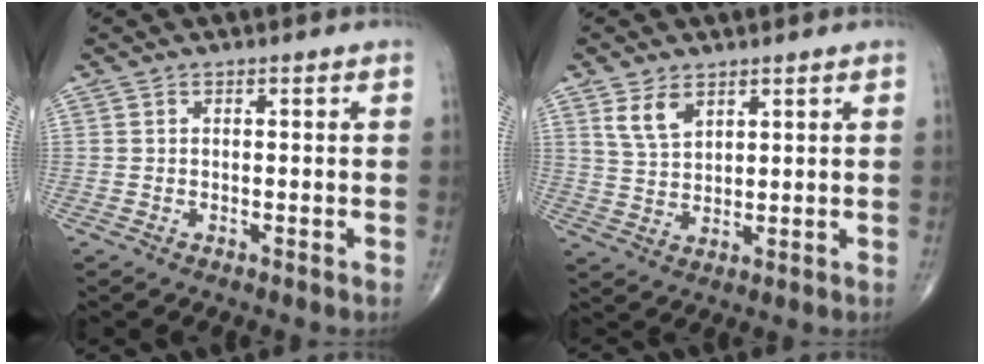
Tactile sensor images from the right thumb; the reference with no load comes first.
{"total": 5.3, "force": [3.1, 2.9, 3.1], "torque": [-0.049, -0.017, 0.067]}